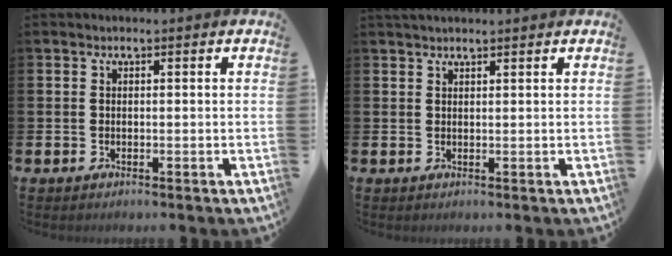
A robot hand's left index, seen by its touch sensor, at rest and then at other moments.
{"total": 1.3, "force": [1.2, 0.1, 0.4], "torque": [-0.009, 0.001, 0.022]}